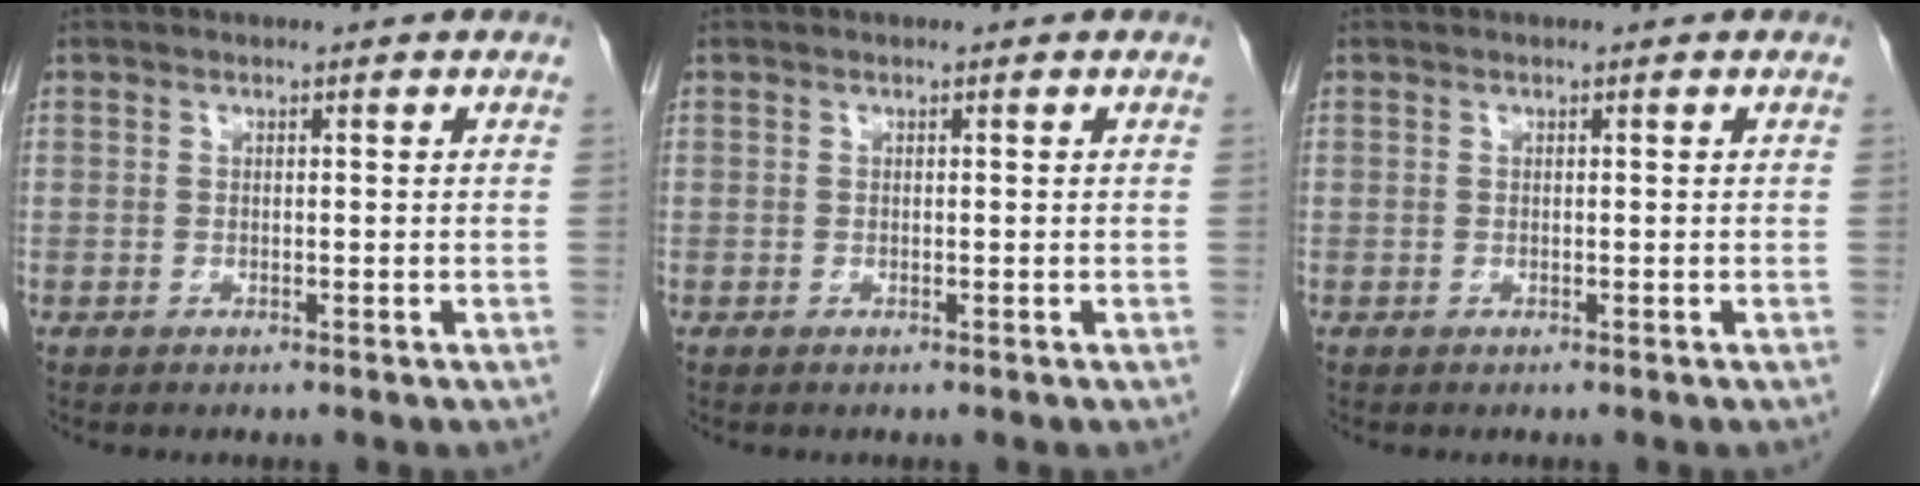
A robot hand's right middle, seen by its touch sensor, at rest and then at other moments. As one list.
[{"total": 0.0}, {"total": 0.0}]